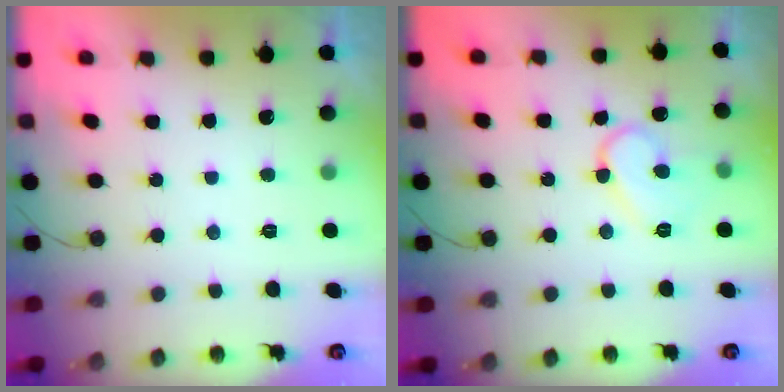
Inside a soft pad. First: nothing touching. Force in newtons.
{"total": 9.5, "press": 9.4, "slide": 0.7}